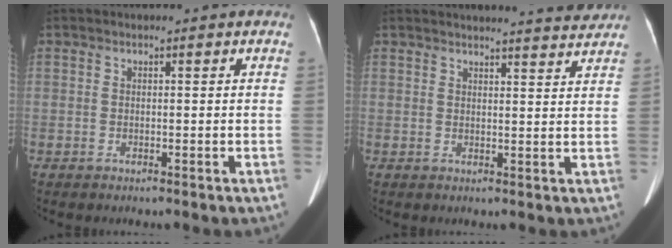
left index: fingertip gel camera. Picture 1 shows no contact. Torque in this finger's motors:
{"motor_torque": [-0.09, -1.00, 0.08, 0.04]}